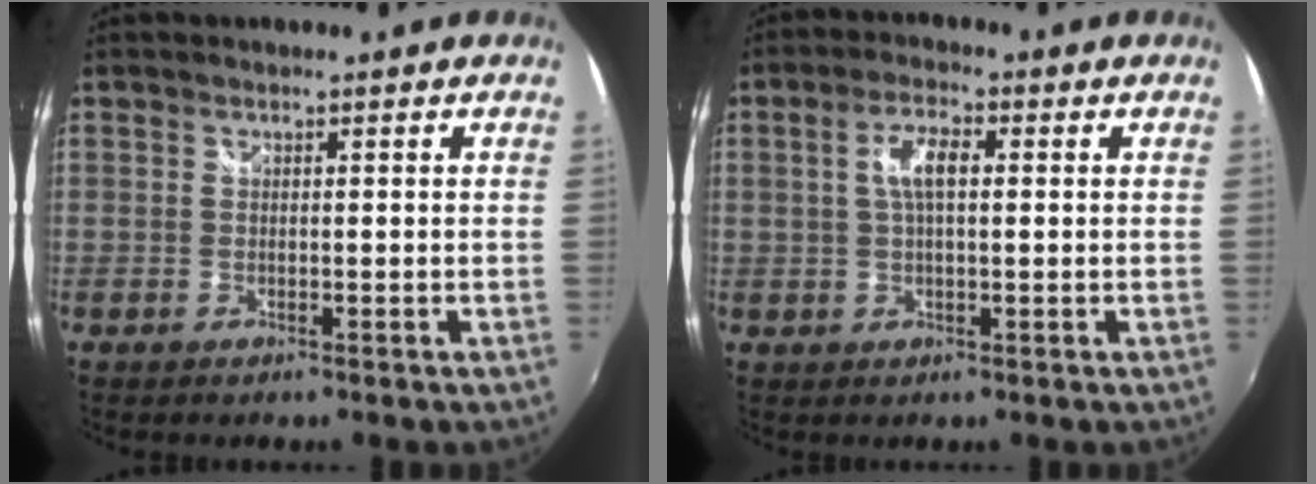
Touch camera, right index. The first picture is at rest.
{"total": 5.5, "force": [1.0, 2.1, 5.0], "torque": [-0.095, 0.010, 0.018]}